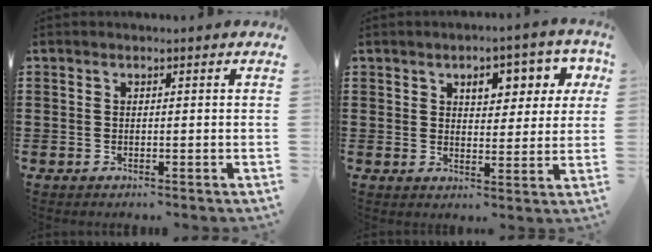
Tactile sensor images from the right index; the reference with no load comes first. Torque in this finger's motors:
{"motor_torque": [1.13, 0.33, 0.25, 0.07]}